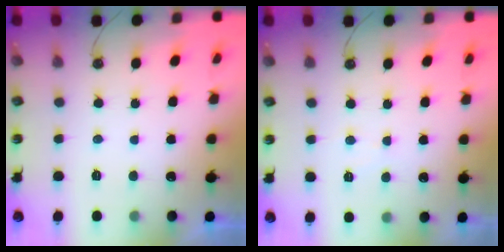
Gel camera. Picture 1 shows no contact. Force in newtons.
{"total": 4.3, "press": 4.2, "slide": 0.7}